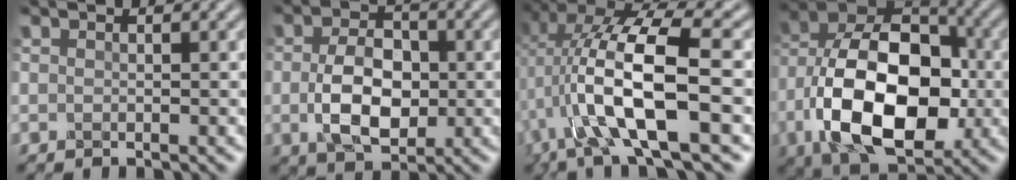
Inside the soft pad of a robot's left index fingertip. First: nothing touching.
{"total": 5.7, "force": [-0.4, 3.6, 4.3], "torque": [-0.090, -0.001, -0.010]}
{"total": 11.2, "force": [0.1, 4.3, 10.3], "torque": [-0.202, 0.012, 0.002]}
{"total": 14.0, "force": [-3.5, 8.5, 10.6], "torque": [-0.182, -0.002, -0.072]}